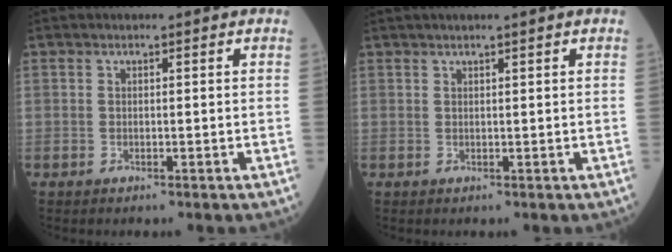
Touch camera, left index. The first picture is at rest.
{"total": 2.8, "force": [2.2, -0.3, 1.7], "torque": [-0.018, 0.020, 0.035]}